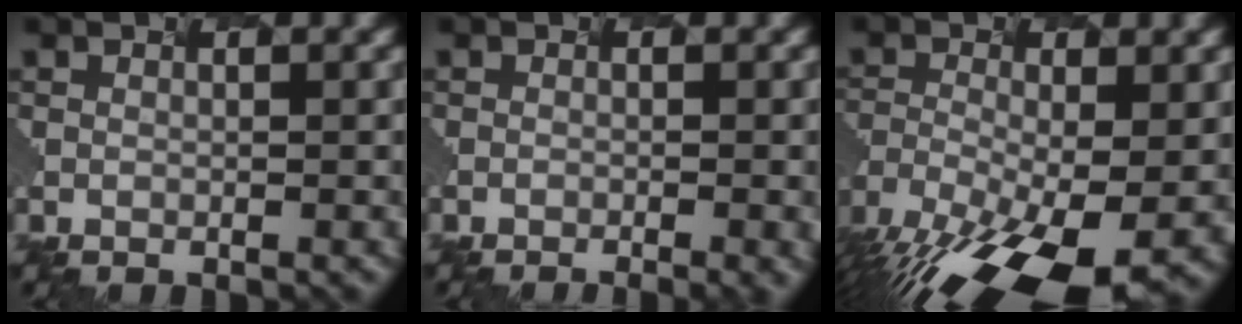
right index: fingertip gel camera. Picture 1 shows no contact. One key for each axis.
{"total": 3.2, "fx": -0.7, "fy": 1.3, "fz": 2.9, "tx": -0.012, "ty": 0.004, "tz": -0.007}
{"total": 13.4, "fx": -7.7, "fy": 4.8, "fz": 9.8, "tx": -0.194, "ty": -0.022, "tz": -0.113}